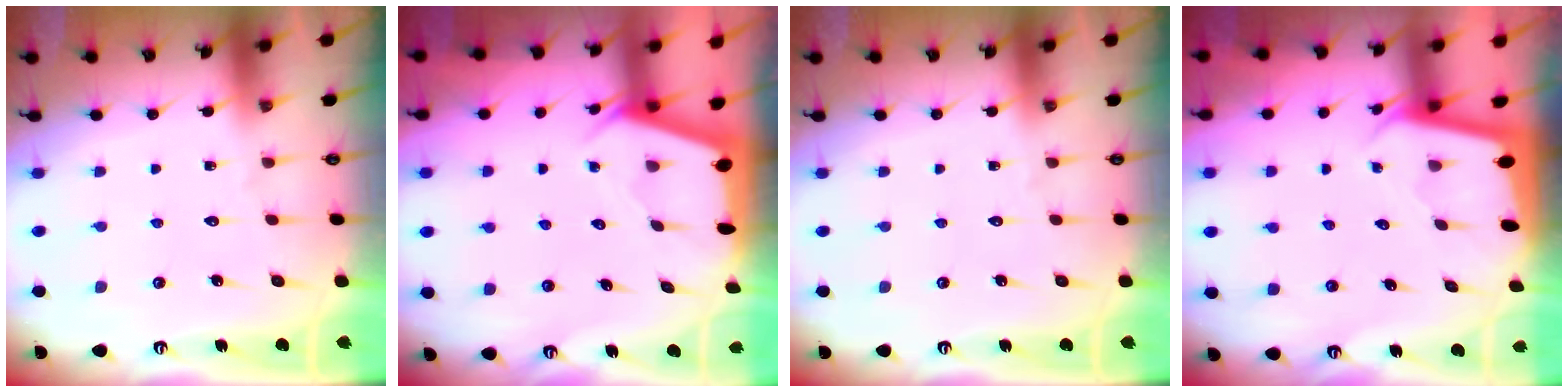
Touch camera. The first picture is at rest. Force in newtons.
{"total": 2.4, "press": 2.3, "slide": 0.4}
{"total": 0.0}
{"total": 1.8, "press": 1.8, "slide": 0.1}